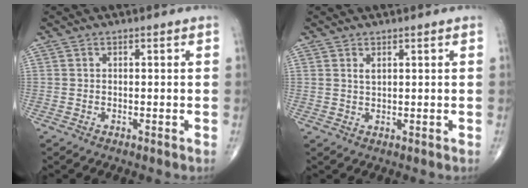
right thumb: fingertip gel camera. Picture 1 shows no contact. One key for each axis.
{"total": 1.3, "fx": 0.7, "fy": 0.6, "fz": 0.9, "tx": -0.014, "ty": -0.001, "tz": 0.017}